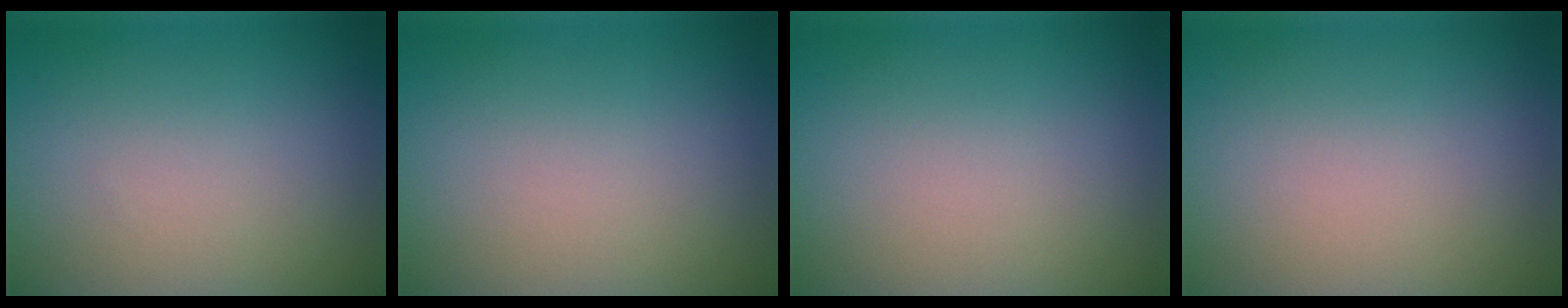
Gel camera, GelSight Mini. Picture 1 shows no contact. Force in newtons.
{"total": 0.0}
{"total": 0.0}
{"total": 0.0}